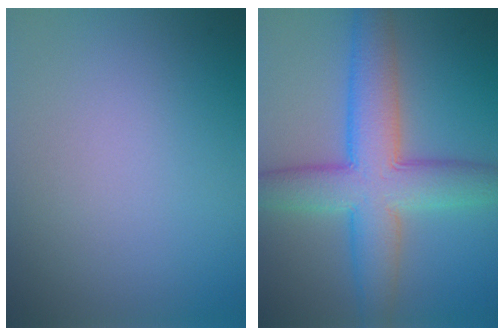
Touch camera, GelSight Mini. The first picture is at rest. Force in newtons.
{"total": 8.7, "press": 8.7, "slide": 0.4}